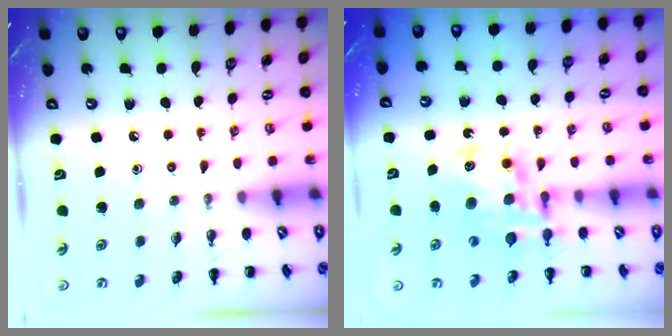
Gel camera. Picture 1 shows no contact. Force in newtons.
{"total": 12.9, "press": 12.6, "slide": 3.0}